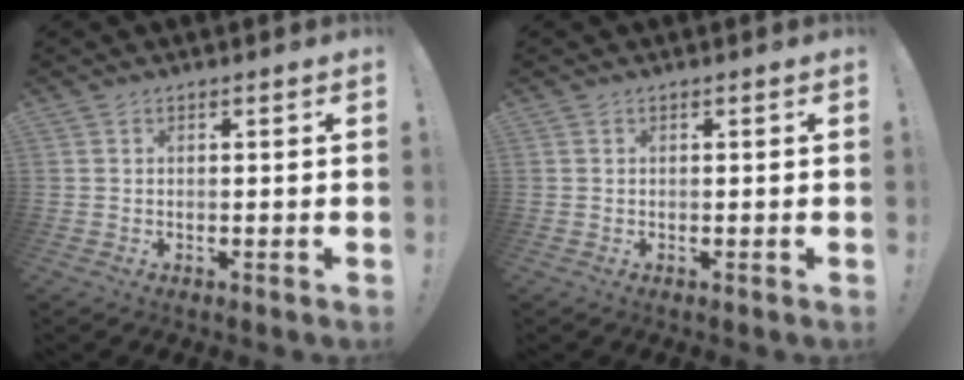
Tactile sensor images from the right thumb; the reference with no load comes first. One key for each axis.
{"total": 0.0}